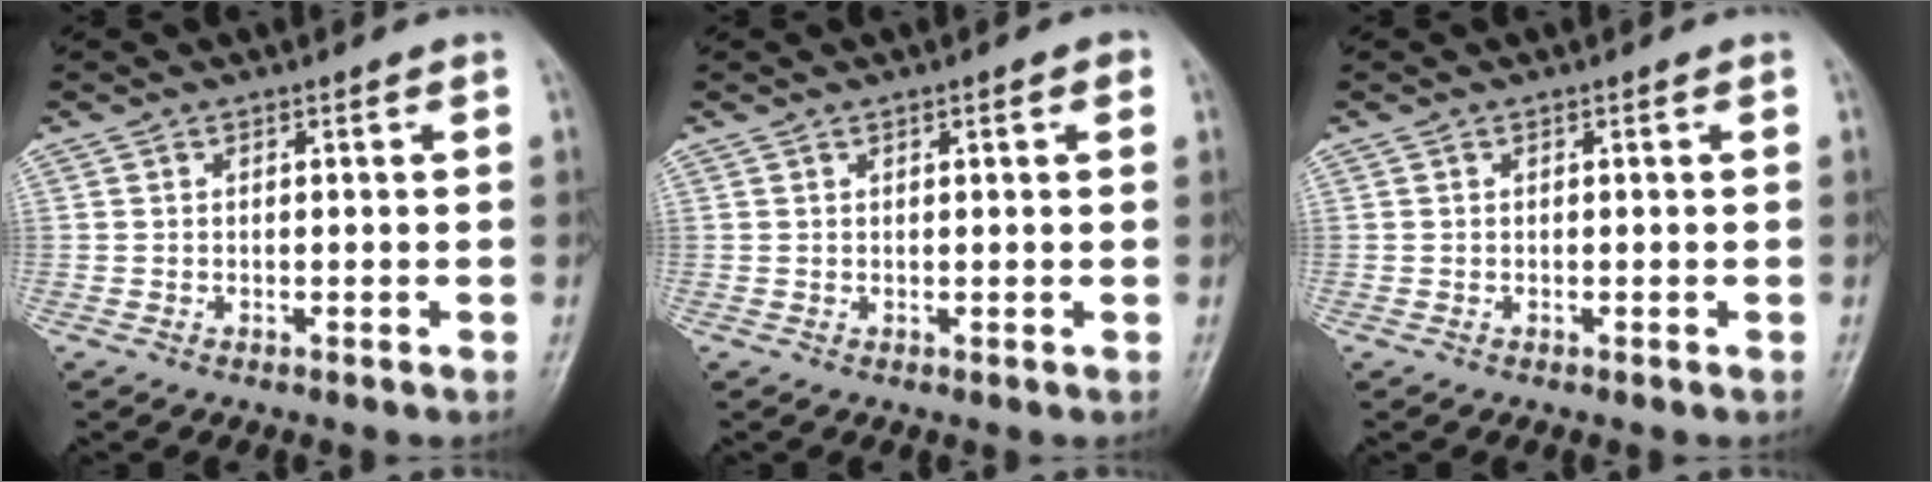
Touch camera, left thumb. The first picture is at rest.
{"total": 1.7, "force": [0.8, 0.5, 1.5], "torque": [-0.018, 0.002, 0.008]}
{"total": 0.0}